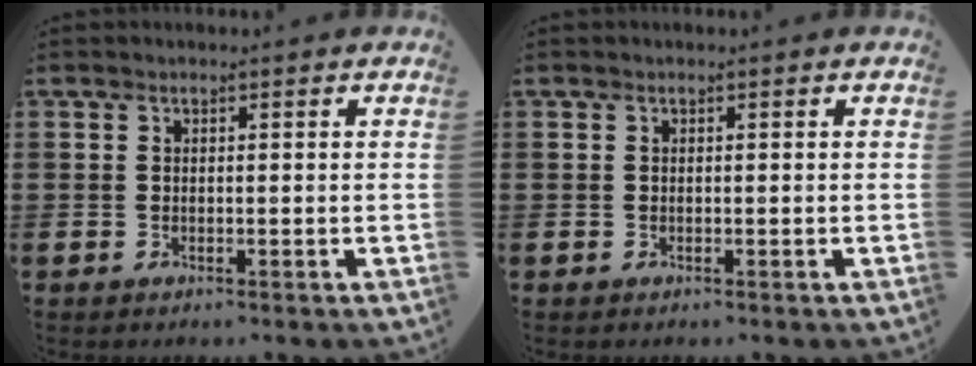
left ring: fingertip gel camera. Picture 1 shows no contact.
{"total": 0.0}